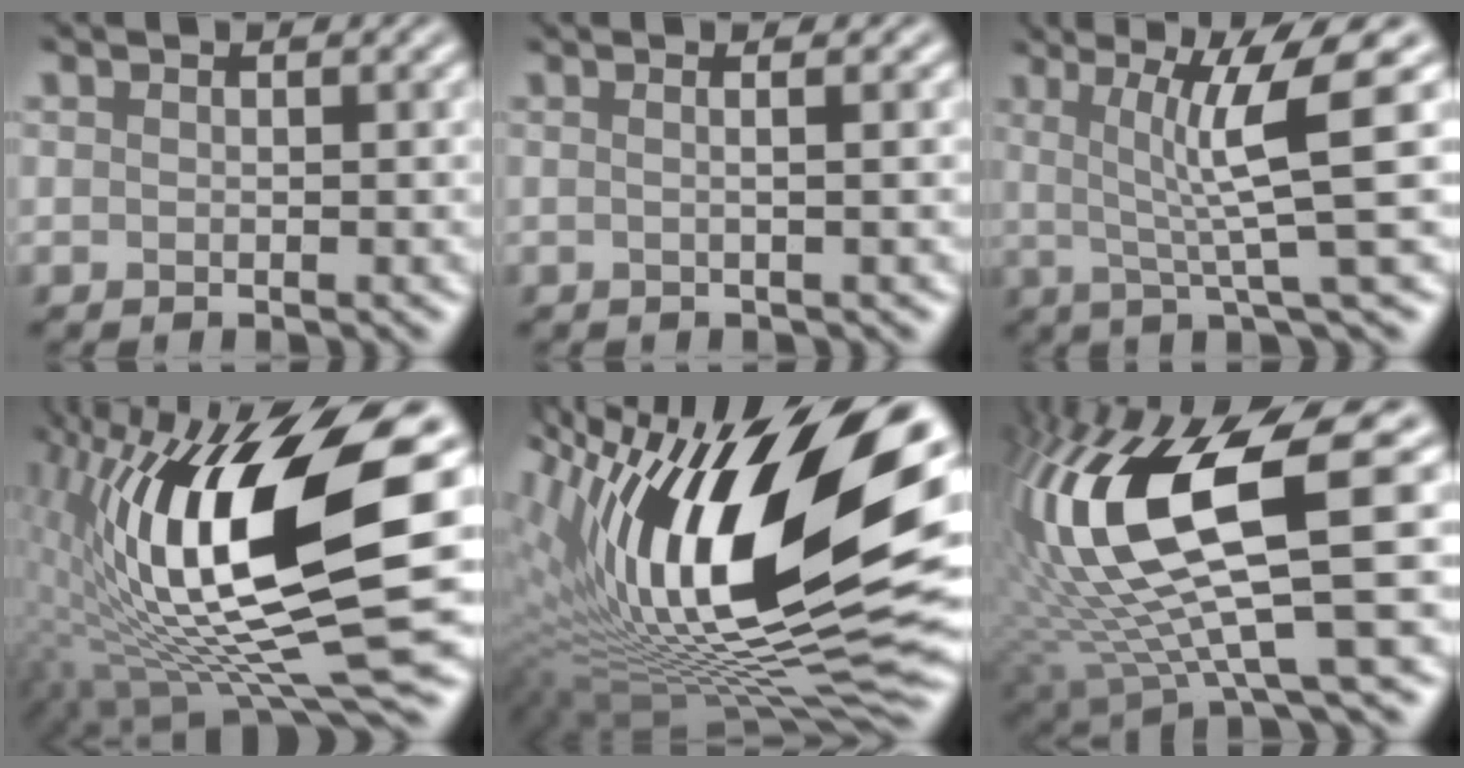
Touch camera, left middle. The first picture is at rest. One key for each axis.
{"total": 3.8, "fx": 1.0, "fy": 2.0, "fz": 3.1, "tx": -0.019, "ty": 0.035, "tz": -0.024}
{"total": 7.3, "fx": 0.4, "fy": 0.9, "fz": 7.3, "tx": -0.122, "ty": 0.006, "tz": 0.011}
{"total": 15.2, "fx": 0.6, "fy": 4.8, "fz": 14.4, "tx": -0.258, "ty": -0.014, "tz": 0.011}
{"total": 18.8, "fx": 4.4, "fy": 8.0, "fz": 16.5, "tx": -0.275, "ty": 0.023, "tz": 0.064}
{"total": 13.9, "fx": 1.6, "fy": 4.0, "fz": 13.2, "tx": -0.275, "ty": -0.006, "tz": 0.043}